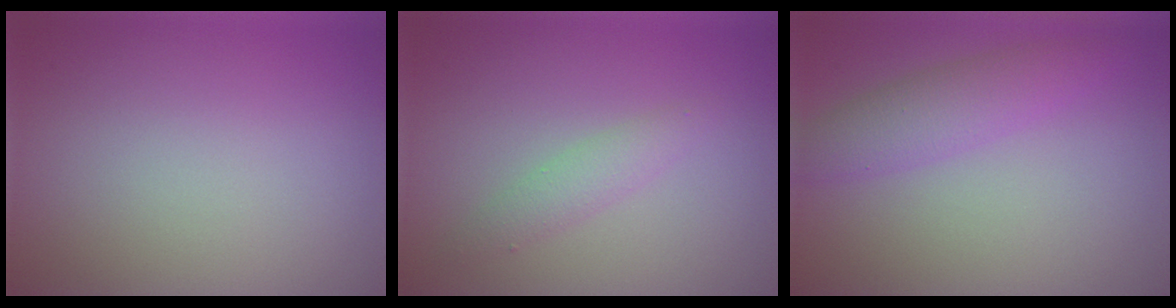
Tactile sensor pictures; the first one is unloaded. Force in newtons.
{"total": 1.7, "press": 1.7, "slide": 0.1}
{"total": 3.3, "press": 3.3, "slide": 0.1}